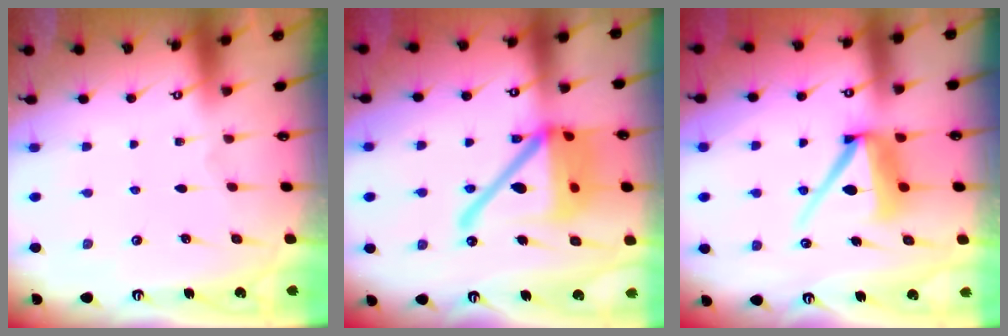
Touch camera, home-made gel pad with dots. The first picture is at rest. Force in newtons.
{"total": 22.6, "press": 22.4, "slide": 2.9}
{"total": 11.4, "press": 11.4, "slide": 1.3}